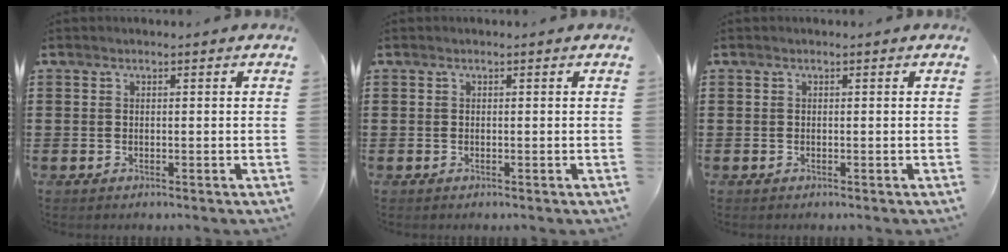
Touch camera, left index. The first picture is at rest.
{"total": 0.0}
{"total": 0.0}